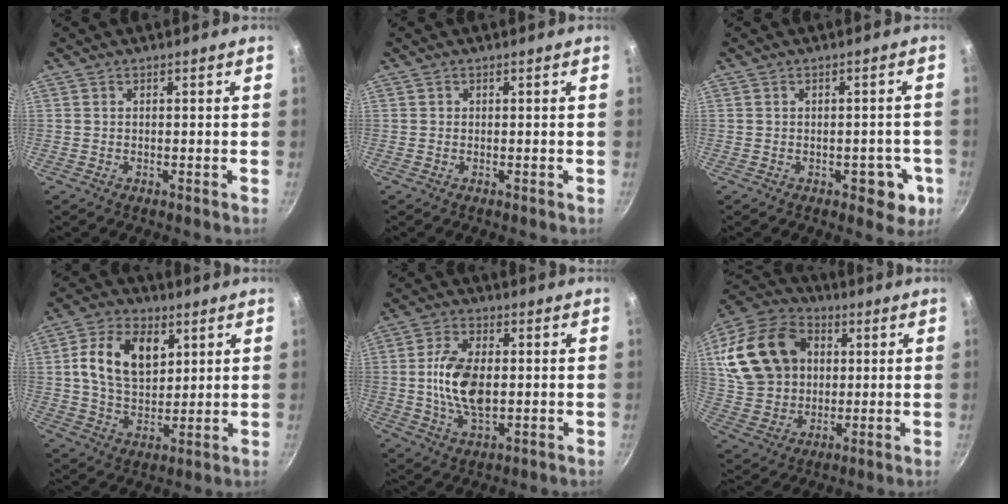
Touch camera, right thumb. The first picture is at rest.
{"total": 0.0}
{"total": 6.0, "force": [-2.1, 3.7, 4.2], "torque": [-0.018, 0.017, -0.020]}
{"total": 13.7, "force": [3.9, 9.1, 9.5], "torque": [-0.146, -0.006, 0.064]}
{"total": 11.5, "force": [-0.1, 6.5, 9.5], "torque": [-0.172, 0.006, -0.003]}
{"total": 22.0, "force": [4.7, 16.9, 13.2], "torque": [-0.232, 0.015, 0.091]}